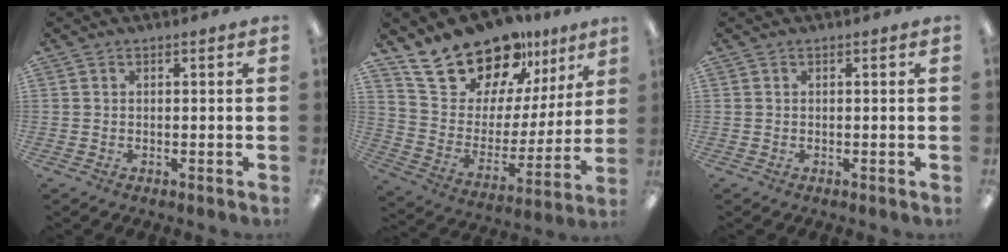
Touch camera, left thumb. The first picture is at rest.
{"total": 21.7, "force": [17.4, 10.6, 7.5], "torque": [-0.139, -0.124, 0.320]}
{"total": 0.0}